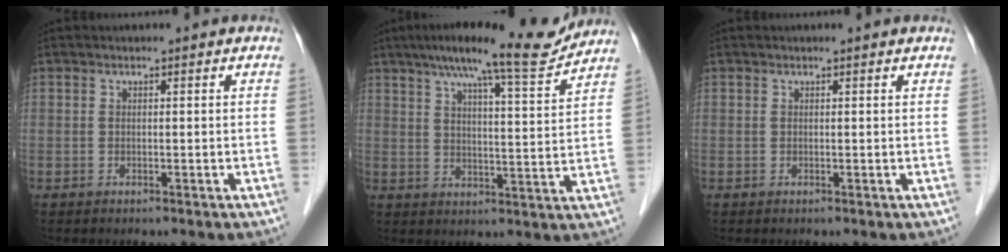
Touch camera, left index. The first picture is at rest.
{"total": 14.2, "force": [12.2, 0.6, 7.3], "torque": [-0.114, 0.004, 0.168]}
{"total": 0.9, "force": [0.9, 0.1, 0.2], "torque": [-0.010, 0.006, 0.010]}